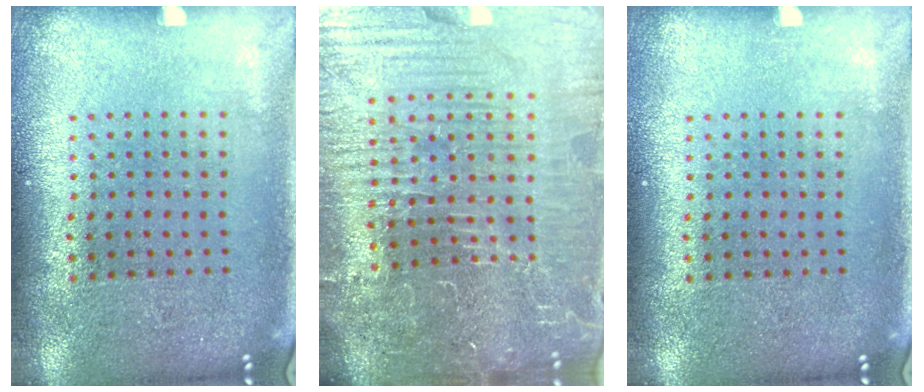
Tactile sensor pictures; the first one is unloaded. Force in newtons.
{"total": 6.3, "press": 5.7, "slide": 2.7}
{"total": 0.0}